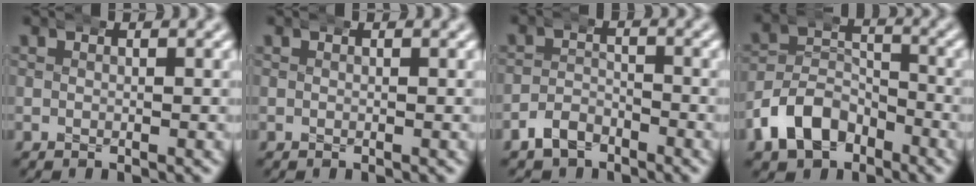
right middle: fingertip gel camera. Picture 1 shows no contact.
{"total": 0.0}
{"total": 2.5, "force": [-2.3, 1.0, -0.1], "torque": [0.005, 0.003, -0.046]}
{"total": 5.9, "force": [-3.4, 4.3, 2.1], "torque": [-0.036, -0.008, -0.063]}